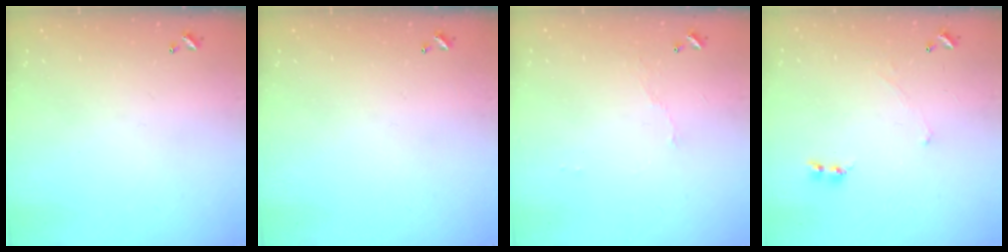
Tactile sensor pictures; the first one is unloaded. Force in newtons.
{"total": 0.0}
{"total": 2.9, "press": 2.8, "slide": 0.6}
{"total": 0.7, "press": 0.4, "slide": 0.5}